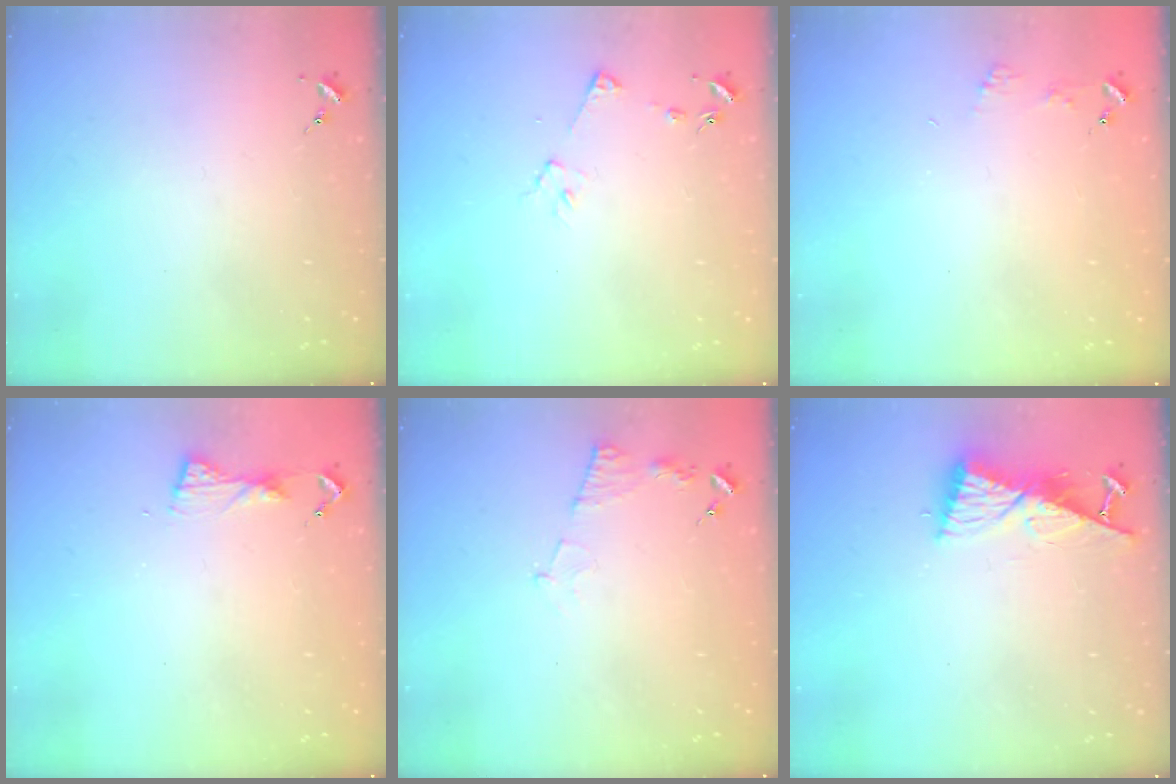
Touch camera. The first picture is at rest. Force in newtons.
{"total": 4.9, "press": 4.9, "slide": 0.6}
{"total": 3.1, "press": 3.1, "slide": 0.3}
{"total": 5.3, "press": 5.3, "slide": 0.6}
{"total": 6.5, "press": 6.4, "slide": 1.1}
{"total": 10.5, "press": 10.4, "slide": 1.2}